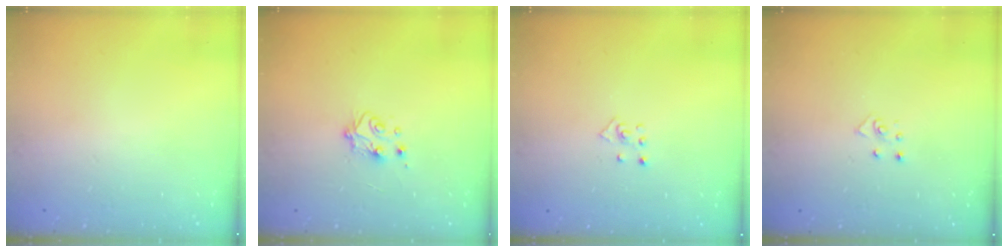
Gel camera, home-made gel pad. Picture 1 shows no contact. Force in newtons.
{"total": 4.8, "press": 4.8, "slide": 0.4}
{"total": 3.9, "press": 3.9, "slide": 0.2}
{"total": 4.1, "press": 4.1, "slide": 0.4}